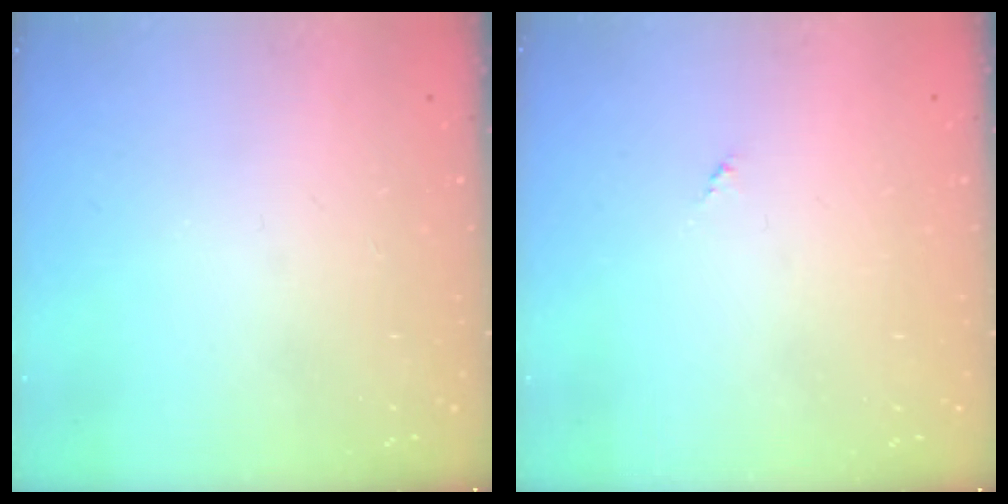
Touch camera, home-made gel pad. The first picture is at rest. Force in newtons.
{"total": 0.0}